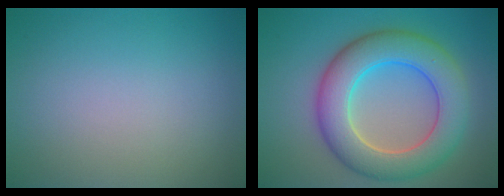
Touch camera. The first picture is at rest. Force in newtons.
{"total": 8.4, "press": 8.4, "slide": 0.6}